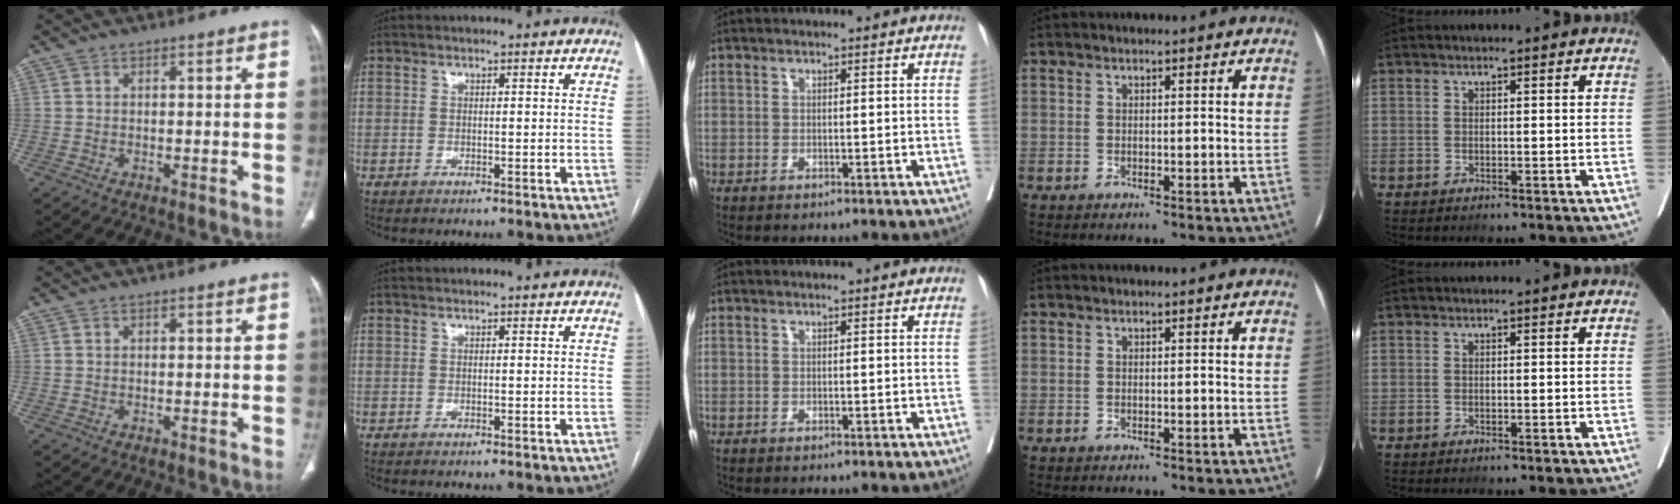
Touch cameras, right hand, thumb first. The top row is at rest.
{}